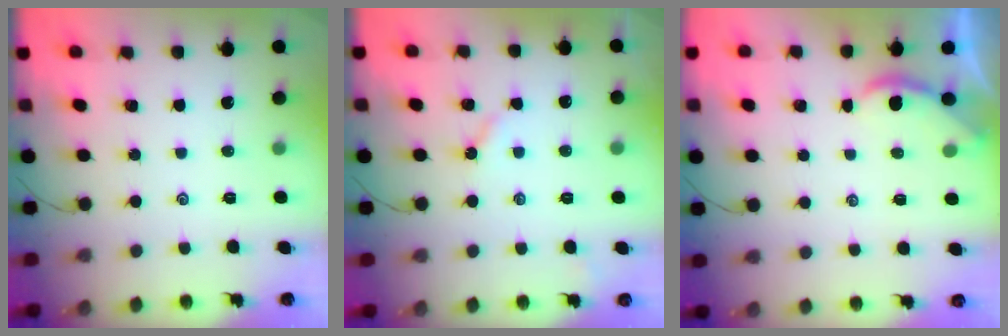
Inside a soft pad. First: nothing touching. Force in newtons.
{"total": 2.8, "press": 2.7, "slide": 0.3}
{"total": 1.5, "press": 1.5, "slide": 0.2}